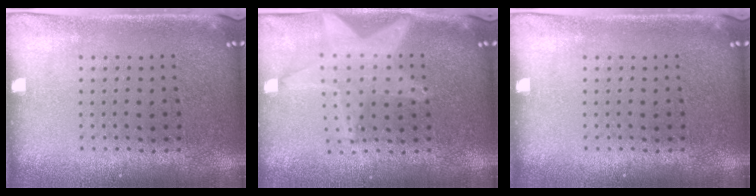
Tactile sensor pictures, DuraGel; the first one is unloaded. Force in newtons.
{"total": 2.1, "press": 1.7, "slide": 1.2}
{"total": 0.0}